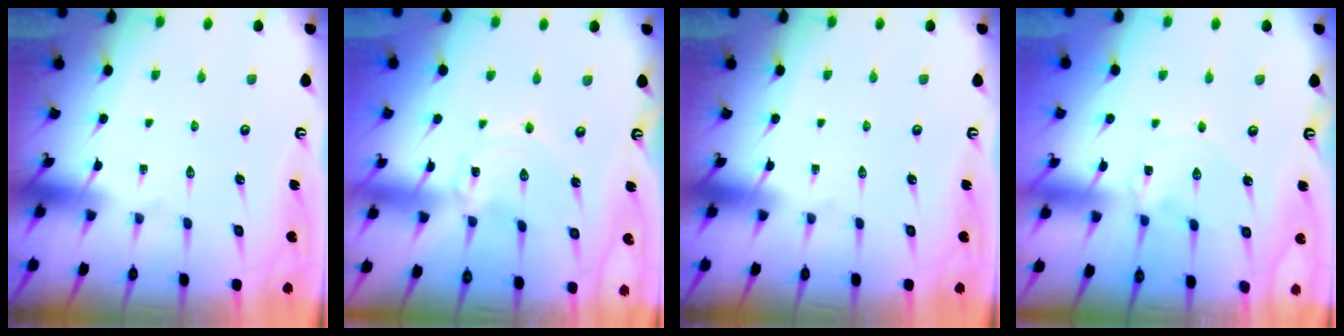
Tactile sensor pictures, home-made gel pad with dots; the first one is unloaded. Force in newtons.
{"total": 0.0}
{"total": 0.0}
{"total": 0.9, "press": 0.8, "slide": 0.2}